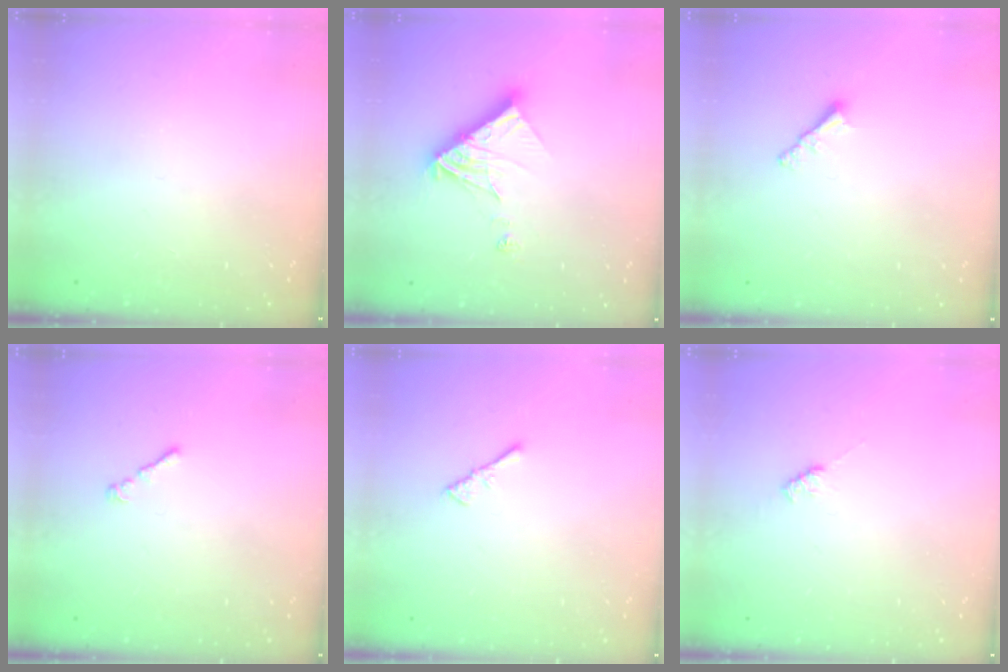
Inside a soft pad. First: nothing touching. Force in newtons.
{"total": 12.6, "press": 12.6, "slide": 1.4}
{"total": 2.1, "press": 2.0, "slide": 0.5}
{"total": 1.0, "press": 0.9, "slide": 0.5}
{"total": 2.2, "press": 2.1, "slide": 0.5}
{"total": 2.2, "press": 2.2, "slide": 0.4}